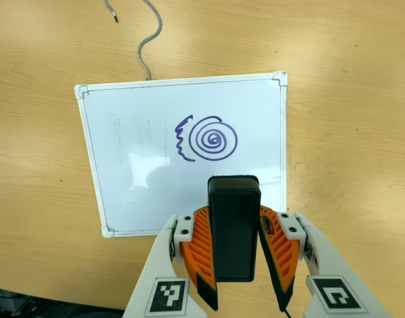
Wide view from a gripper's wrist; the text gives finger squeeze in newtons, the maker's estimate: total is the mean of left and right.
{"total": 7.8, "left": 5.9, "right": 9.6}